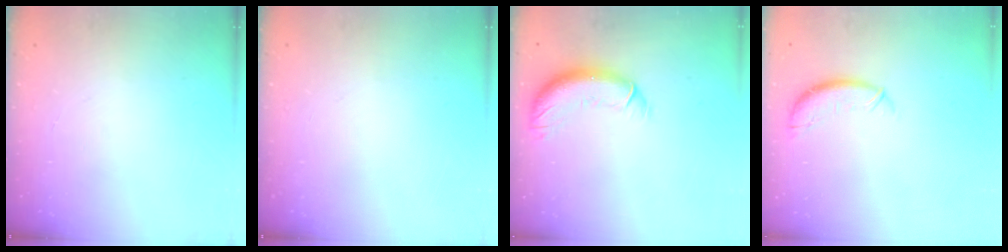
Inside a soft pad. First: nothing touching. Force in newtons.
{"total": 0.0}
{"total": 11.7, "press": 11.5, "slide": 2.1}
{"total": 8.2, "press": 8.2, "slide": 0.7}